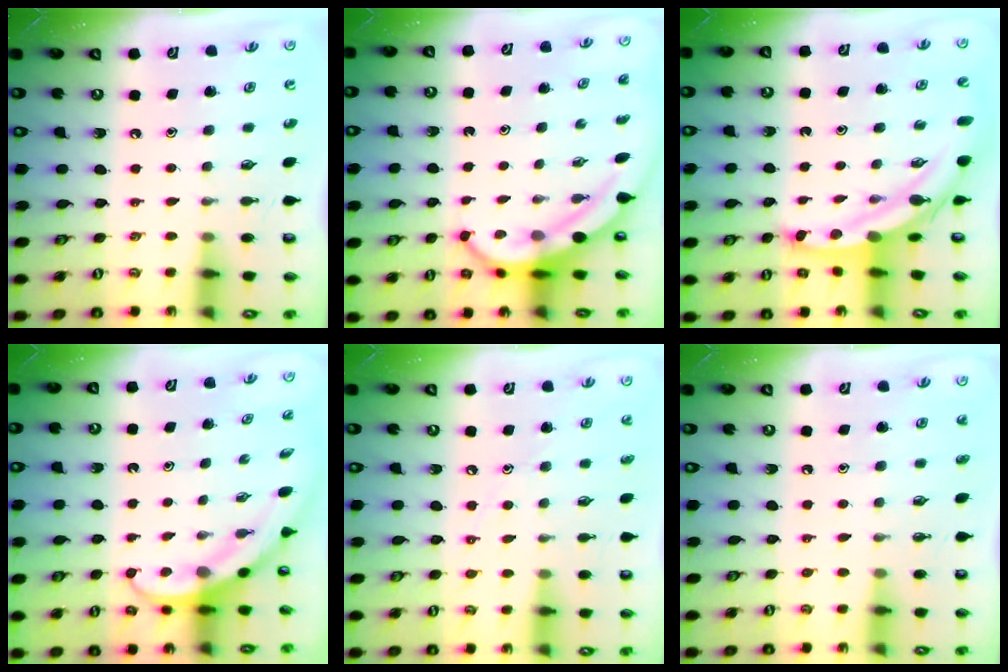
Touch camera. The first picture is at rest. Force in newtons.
{"total": 7.4, "press": 7.3, "slide": 0.8}
{"total": 6.3, "press": 6.3, "slide": 0.6}
{"total": 3.8, "press": 3.8, "slide": 0.3}
{"total": 6.2, "press": 6.2, "slide": 0.7}
{"total": 0.7, "press": 0.7, "slide": 0.0}